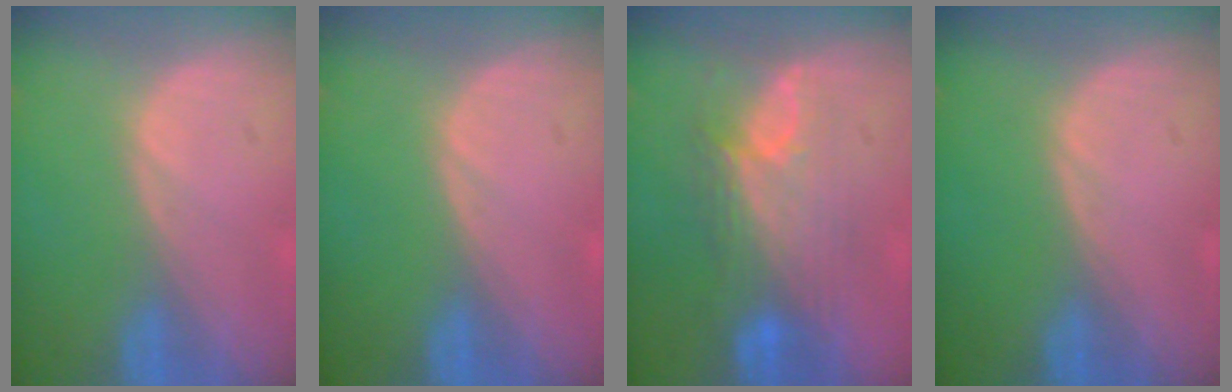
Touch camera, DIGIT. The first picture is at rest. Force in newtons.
{"total": 0.0}
{"total": 7.6, "press": 7.4, "slide": 1.5}
{"total": 0.0}